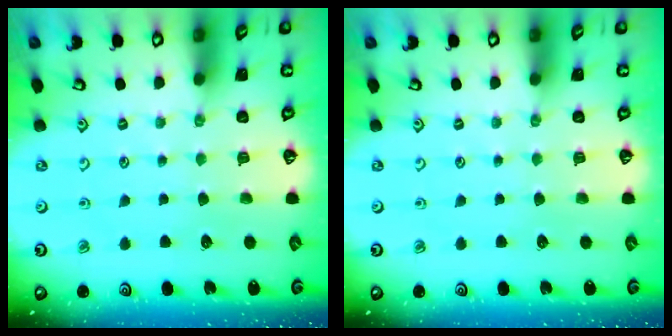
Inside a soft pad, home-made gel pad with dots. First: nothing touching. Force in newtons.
{"total": 0.0}